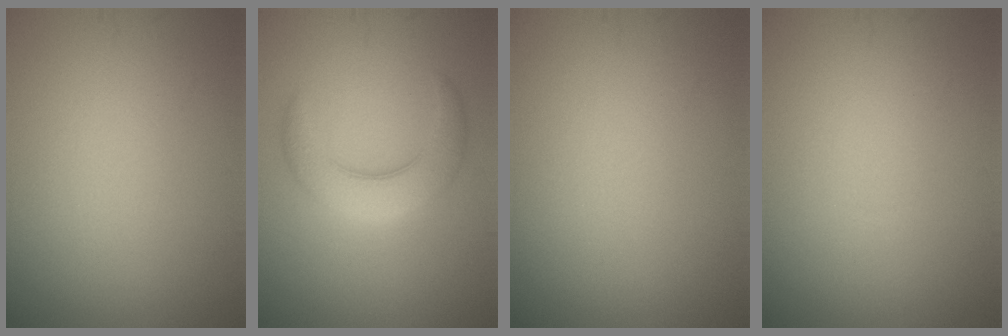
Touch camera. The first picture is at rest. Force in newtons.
{"total": 4.3, "press": 4.3, "slide": 0.1}
{"total": 0.0}
{"total": 0.0}